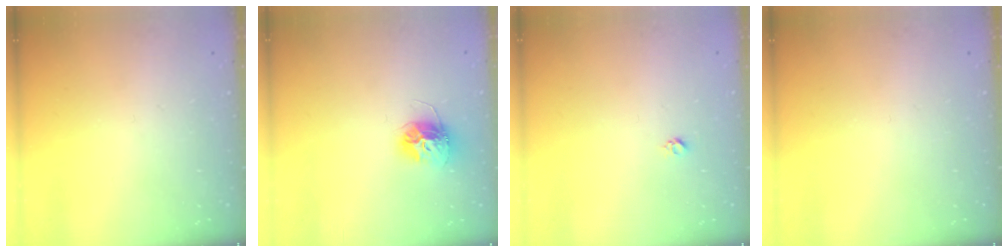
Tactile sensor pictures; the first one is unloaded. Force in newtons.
{"total": 12.4, "press": 12.4, "slide": 1.0}
{"total": 3.0, "press": 2.9, "slide": 0.4}
{"total": 0.0}